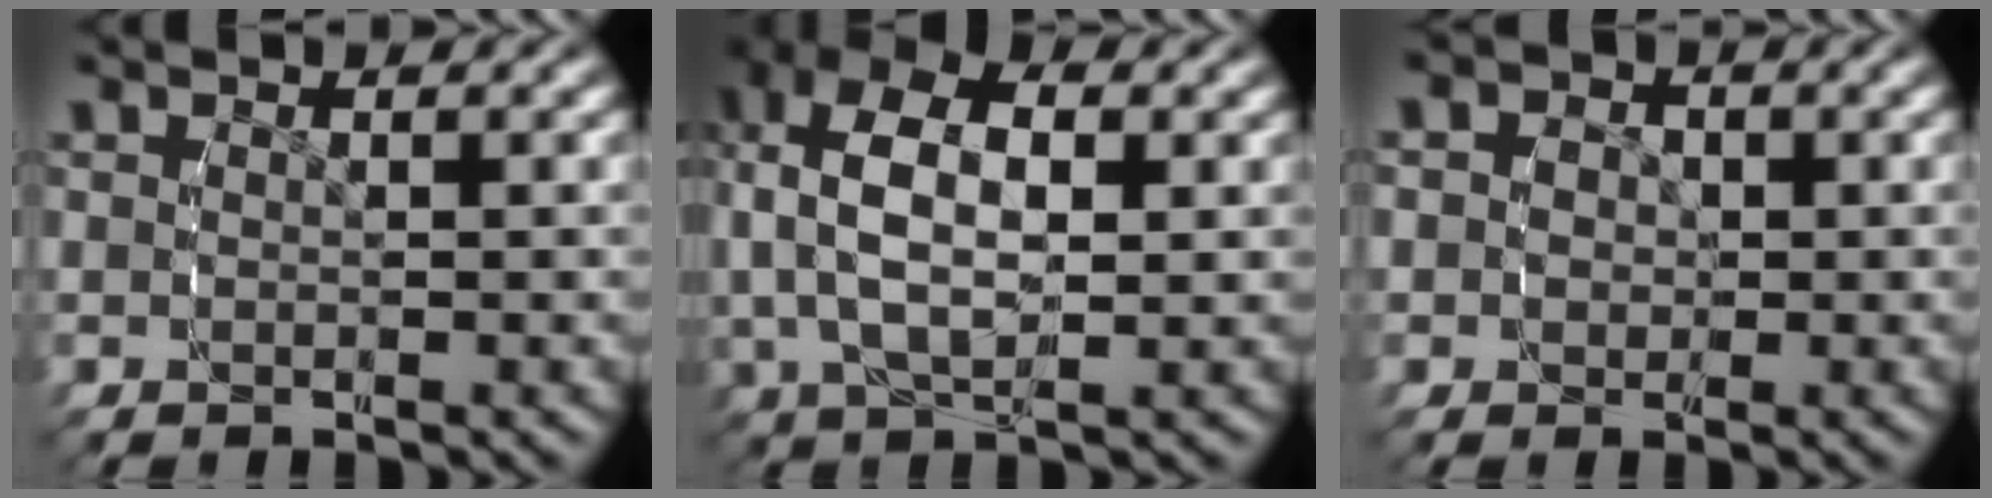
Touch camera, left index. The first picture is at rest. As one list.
[{"total": 8.2, "force": [1.6, 5.1, 6.2], "torque": [-0.138, -0.009, 0.028]}, {"total": 3.2, "force": [0.1, 3.0, 1.0], "torque": [-0.026, -0.008, -0.001]}]